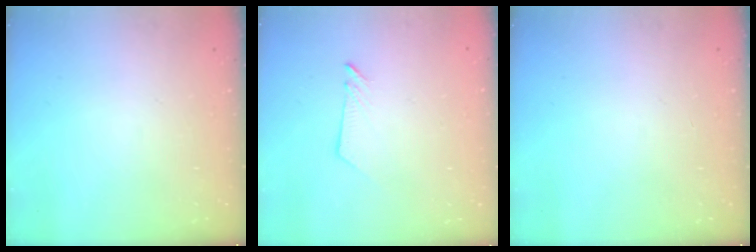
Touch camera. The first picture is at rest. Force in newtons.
{"total": 2.6, "press": 2.6, "slide": 0.3}
{"total": 0.0}